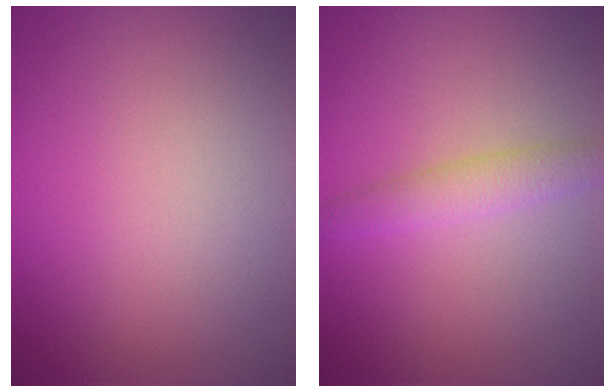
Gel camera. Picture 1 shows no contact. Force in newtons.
{"total": 2.2, "press": 2.2, "slide": 0.0}